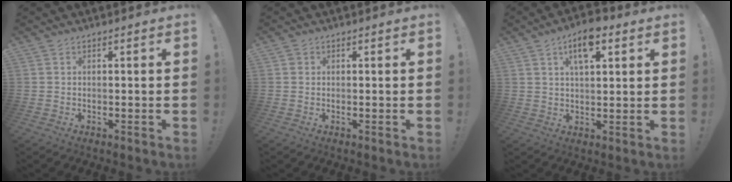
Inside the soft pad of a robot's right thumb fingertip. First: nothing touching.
{"total": 0.8, "force": [0.4, 0.7, 0.2], "torque": [-0.004, 0.002, 0.008]}
{"total": 9.0, "force": [4.5, 4.3, 6.5], "torque": [-0.088, -0.011, 0.074]}